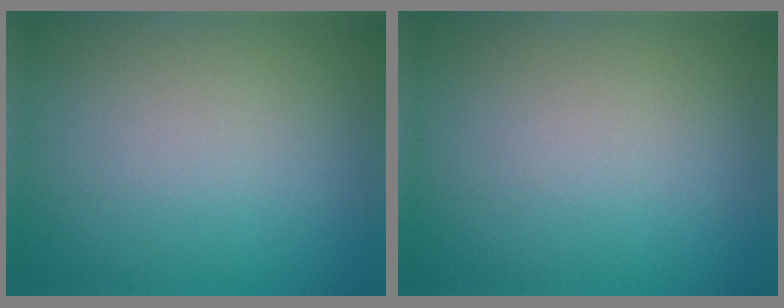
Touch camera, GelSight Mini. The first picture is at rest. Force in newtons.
{"total": 0.0}